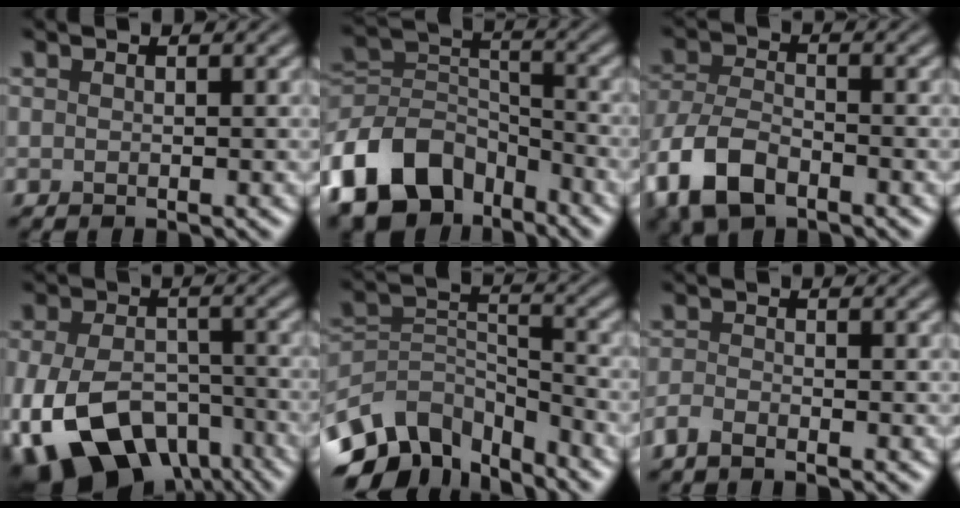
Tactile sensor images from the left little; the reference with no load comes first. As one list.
[{"total": 10.5, "force": [-6.4, 6.6, 5.2], "torque": [-0.096, 0.001, -0.137]}, {"total": 6.9, "force": [-4.0, 3.6, 4.3], "torque": [-0.096, -0.008, -0.083]}, {"total": 13.3, "force": [-6.9, 8.1, 7.9], "torque": [-0.155, -0.044, -0.108]}, {"total": 8.7, "force": [-6.1, 4.8, 3.9], "torque": [-0.074, -0.007, -0.120]}, {"total": 1.5, "force": [-1.3, 0.3, 0.7], "torque": [-0.017, -0.005, -0.033]}]